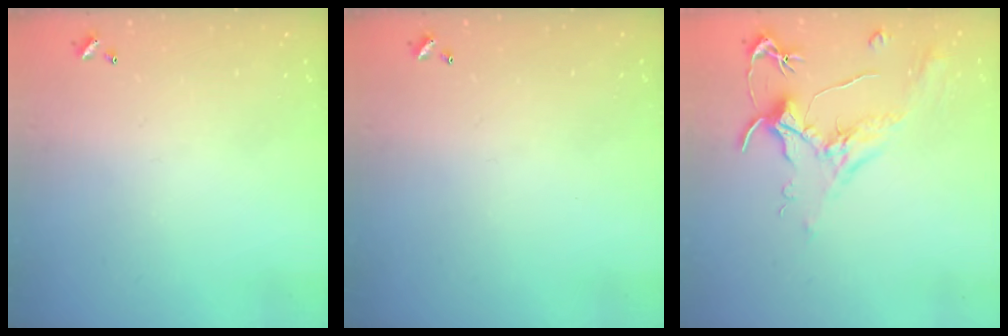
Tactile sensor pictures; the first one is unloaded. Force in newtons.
{"total": 0.0}
{"total": 2.0, "press": 1.8, "slide": 0.8}